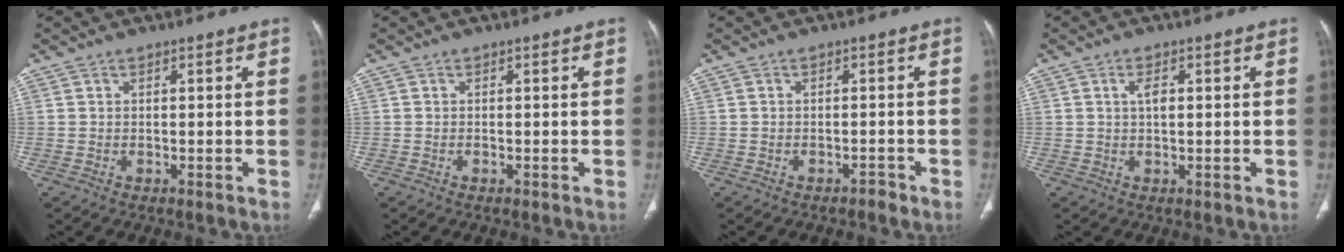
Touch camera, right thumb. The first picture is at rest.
{"total": 0.0}
{"total": 1.3, "force": [-1.1, 0.6, 0.4], "torque": [-0.005, 0.007, -0.015]}
{"total": 2.5, "force": [0.5, 1.1, 2.2], "torque": [-0.039, 0.000, 0.008]}